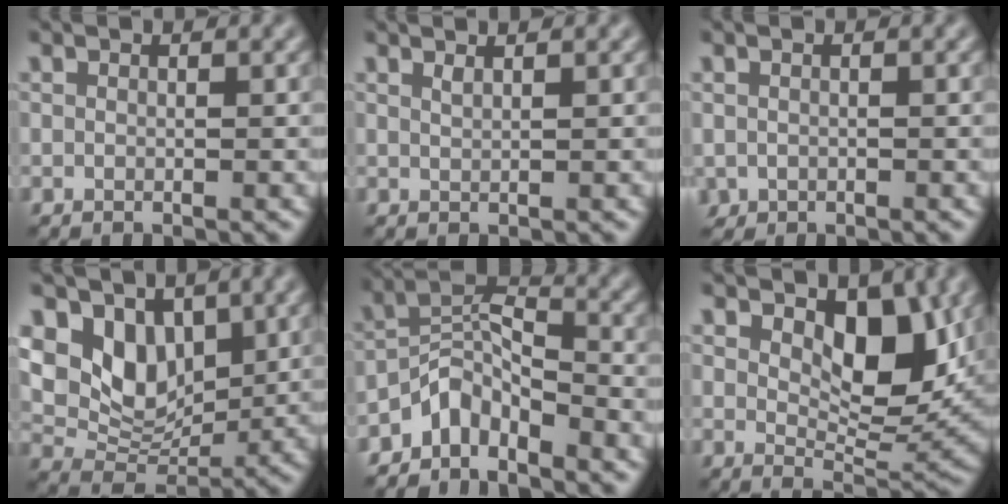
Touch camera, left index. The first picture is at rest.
{"total": 0.8, "force": [0.6, 0.2, 0.5], "torque": [-0.003, 0.001, 0.010]}
{"total": 0.8, "force": [-0.3, 0.7, 0.1], "torque": [0.000, -0.006, -0.005]}
{"total": 6.9, "force": [2.4, 4.9, 4.3], "torque": [-0.077, -0.016, 0.038]}
{"total": 4.3, "force": [-3.4, 1.8, 2.0], "torque": [-0.026, 0.013, -0.075]}
{"total": 6.5, "force": [2.2, 3.4, 5.0], "torque": [-0.074, -0.014, 0.035]}